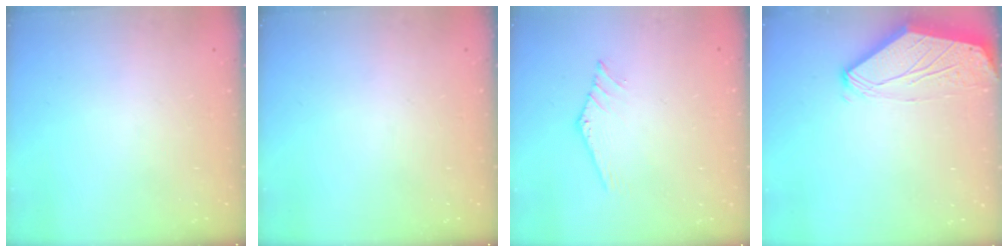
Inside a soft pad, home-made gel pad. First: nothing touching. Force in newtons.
{"total": 0.0}
{"total": 1.0, "press": 1.0, "slide": 0.1}
{"total": 0.0}